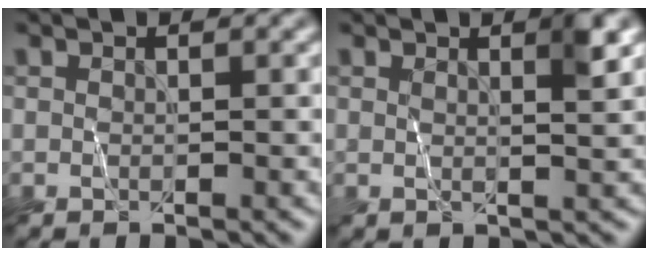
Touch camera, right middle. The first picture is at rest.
{"total": 2.1, "force": [1.0, 0.4, 1.8], "torque": [-0.020, 0.001, 0.016]}